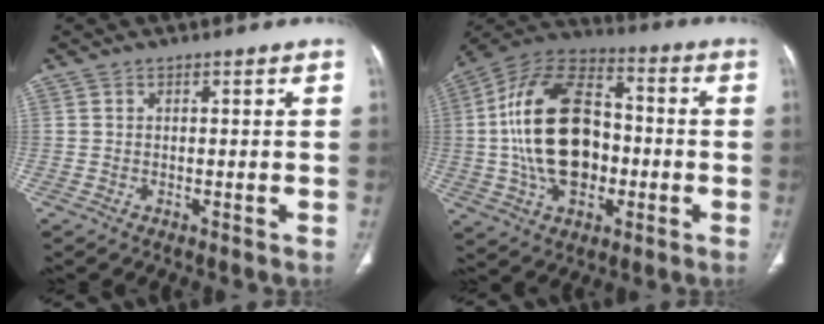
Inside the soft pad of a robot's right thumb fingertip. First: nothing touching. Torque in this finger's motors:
{"motor_torque": [1.33, 1.39, 2.19, -0.59, 0.69]}